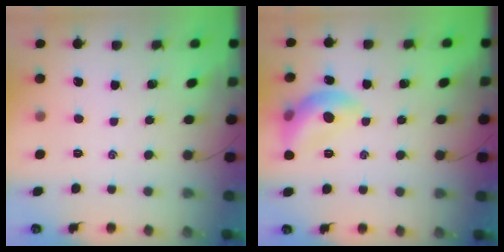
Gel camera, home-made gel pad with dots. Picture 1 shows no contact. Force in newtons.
{"total": 12.2, "press": 12.2, "slide": 1.0}